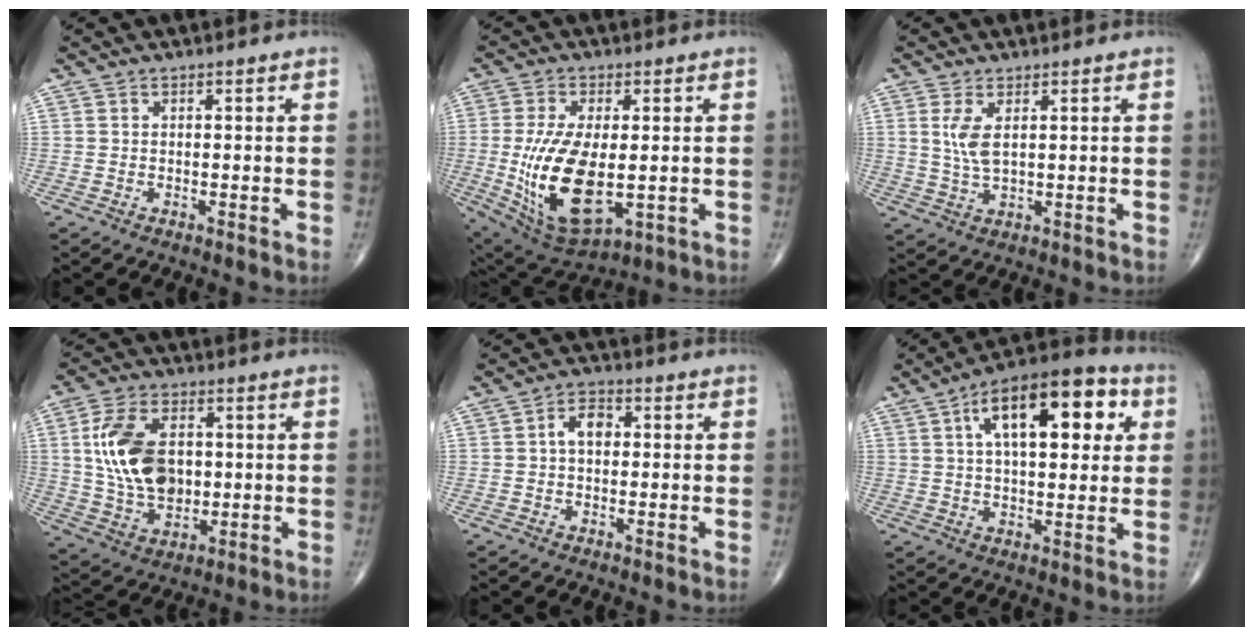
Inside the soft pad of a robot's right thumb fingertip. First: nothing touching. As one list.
[{"total": 17.6, "force": [-1.9, 8.5, 15.2], "torque": [-0.295, -0.018, -0.010]}, {"total": 4.7, "force": [1.4, 1.8, 4.1], "torque": [-0.091, -0.008, 0.035]}, {"total": 15.0, "force": [1.9, 9.6, 11.4], "torque": [-0.197, -0.004, 0.039]}, {"total": 4.7, "force": [0.4, 3.1, 3.4], "torque": [-0.050, 0.015, 0.000]}, {"total": 19.7, "force": [6.2, 9.1, 16.3], "torque": [-0.221, 0.014, 0.086]}]